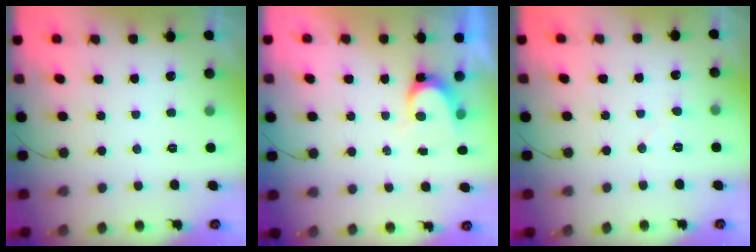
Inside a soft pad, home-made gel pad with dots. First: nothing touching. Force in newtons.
{"total": 3.3, "press": 3.3, "slide": 0.3}
{"total": 4.5, "press": 4.5, "slide": 0.4}